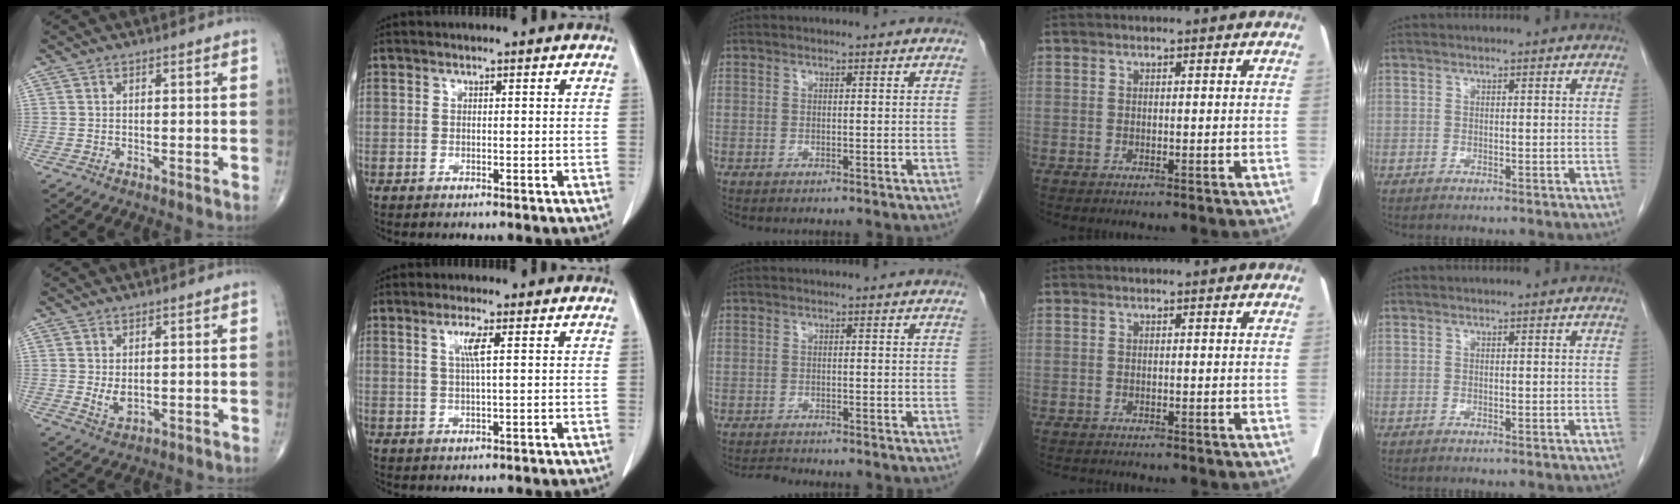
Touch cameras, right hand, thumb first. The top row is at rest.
{"thumb": {"total": 2.8, "force": [0.4, 1.6, 2.3], "torque": [-0.038, -0.009, 0.015]}, "index": {"total": 3.1, "force": [1.0, -0.2, 2.9], "torque": [-0.060, 0.000, 0.019]}, "middle": {"total": 1.3, "force": [-1.3, 0.0, 0.0], "torque": [-0.003, -0.008, -0.020]}, "ring": {"total": 1.9, "force": [-1.7, 0.5, 0.5], "torque": [-0.011, -0.006, -0.020]}}